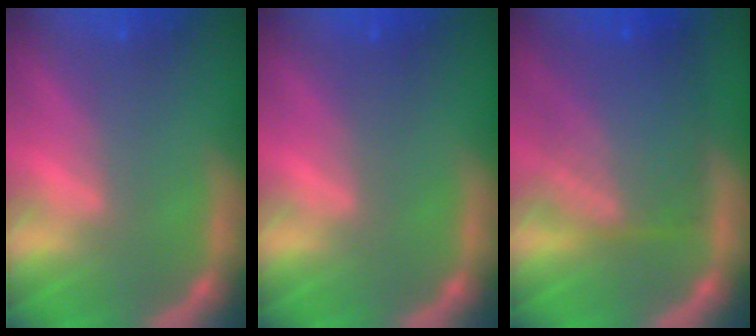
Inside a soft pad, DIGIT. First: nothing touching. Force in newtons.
{"total": 1.0}
{"total": 9.1}